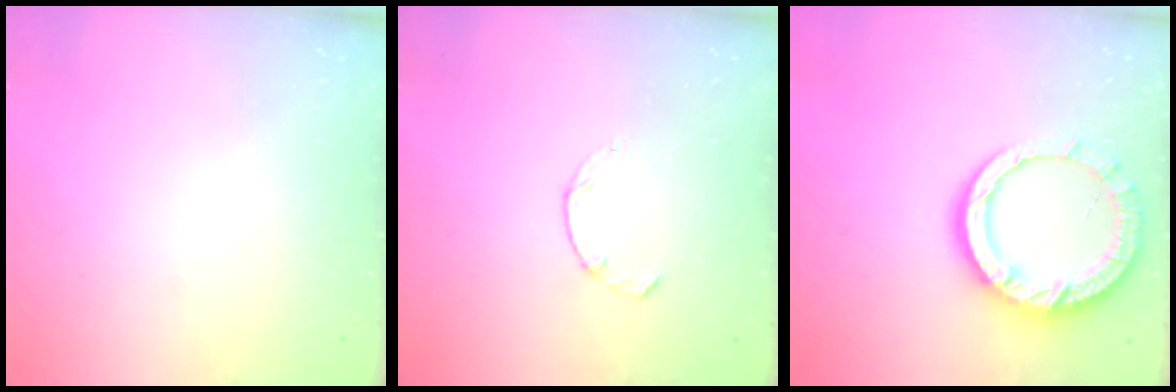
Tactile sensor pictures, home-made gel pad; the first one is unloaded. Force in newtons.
{"total": 1.7, "press": 1.6, "slide": 0.4}
{"total": 13.0, "press": 12.9, "slide": 1.3}